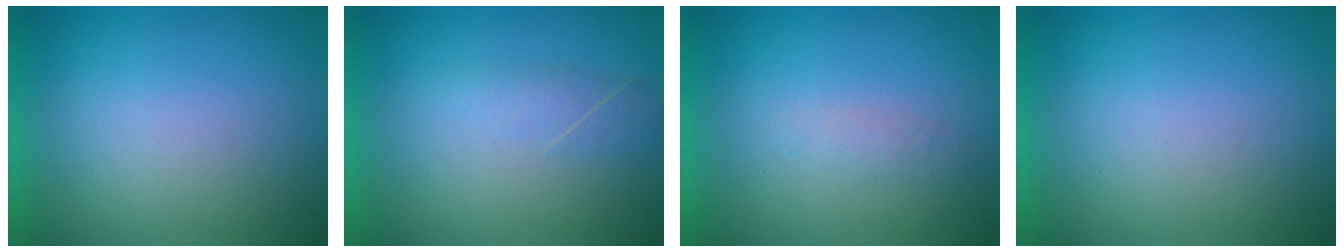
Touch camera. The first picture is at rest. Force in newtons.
{"total": 2.1}
{"total": 1.3}
{"total": 0.0}